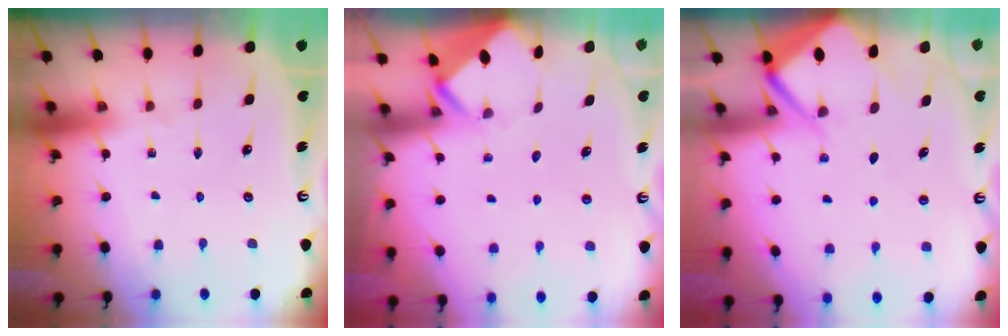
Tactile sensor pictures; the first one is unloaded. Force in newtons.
{"total": 3.7, "press": 3.7, "slide": 0.2}
{"total": 6.8, "press": 6.7, "slide": 0.6}